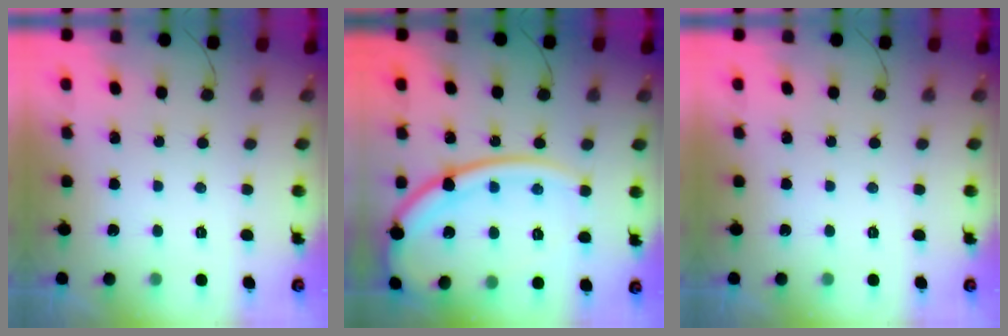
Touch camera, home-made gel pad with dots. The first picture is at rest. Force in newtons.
{"total": 18.3, "press": 18.2, "slide": 2.0}
{"total": 0.0}